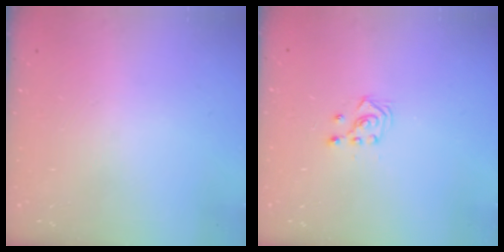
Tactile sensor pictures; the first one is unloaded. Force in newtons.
{"total": 3.0, "press": 2.8, "slide": 1.0}